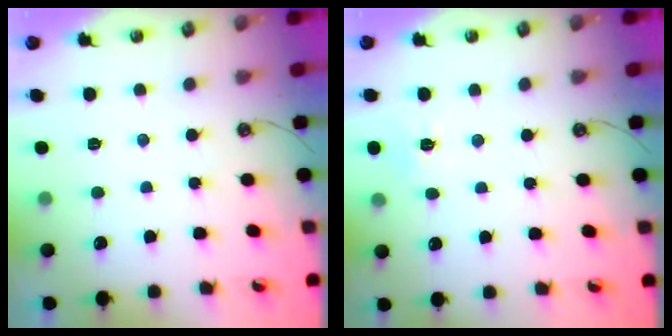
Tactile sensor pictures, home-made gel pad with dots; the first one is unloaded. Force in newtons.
{"total": 7.0, "press": 7.0, "slide": 0.7}